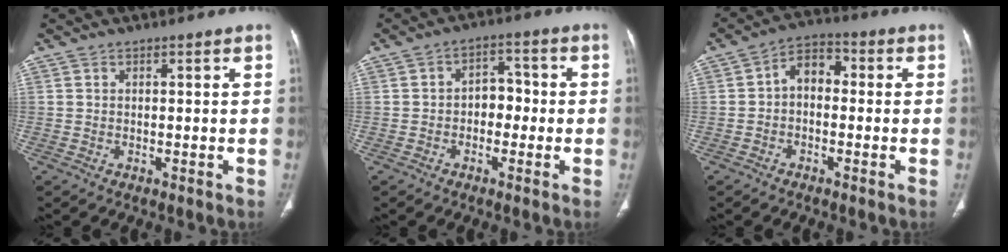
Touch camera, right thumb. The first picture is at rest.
{"total": 5.0, "force": [-0.9, 3.7, 3.2], "torque": [-0.018, 0.023, -0.023]}
{"total": 5.9, "force": [-0.3, 4.2, 4.2], "torque": [-0.047, 0.026, -0.022]}